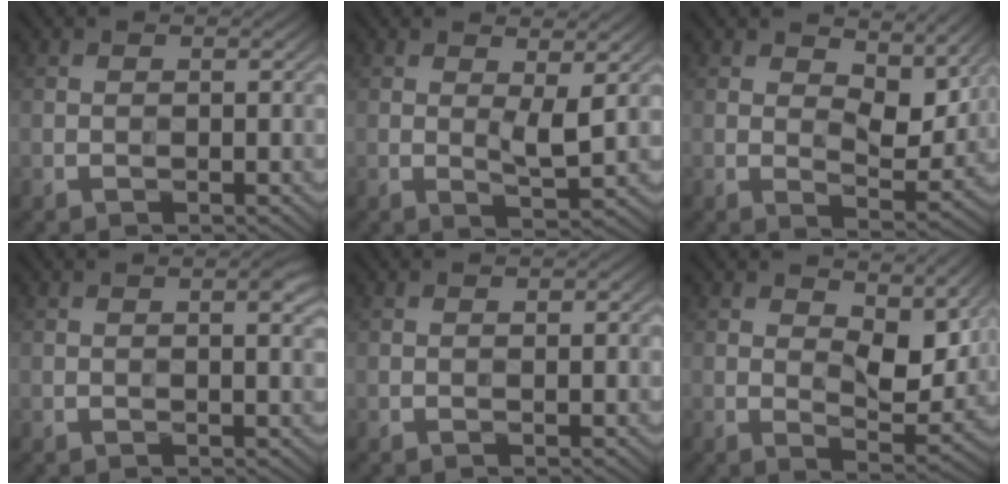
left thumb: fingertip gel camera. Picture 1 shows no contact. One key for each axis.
{"total": 2.9, "fx": 0.9, "fy": 0.6, "fz": 2.7, "tx": -0.056, "ty": -0.007, "tz": 0.017}
{"total": 7.5, "fx": 4.4, "fy": 3.4, "fz": 5.1, "tx": -0.088, "ty": -0.007, "tz": 0.072}
{"total": 1.9, "fx": 0.7, "fy": 0.4, "fz": 1.8, "tx": -0.026, "ty": 0.002, "tz": 0.014}
{"total": 0.8, "fx": 0.2, "fy": 0.3, "fz": 0.7, "tx": -0.008, "ty": 0.001, "tz": 0.003}
{"total": 8.7, "fx": 4.1, "fy": 3.8, "fz": 6.7, "tx": -0.112, "ty": -0.007, "tz": 0.066}